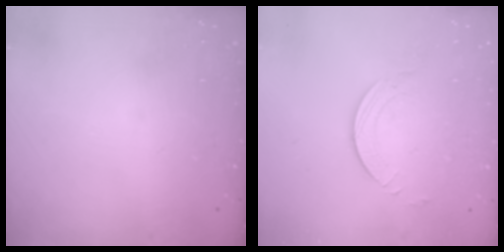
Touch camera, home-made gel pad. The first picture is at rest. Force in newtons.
{"total": 2.7, "press": 2.7, "slide": 0.2}